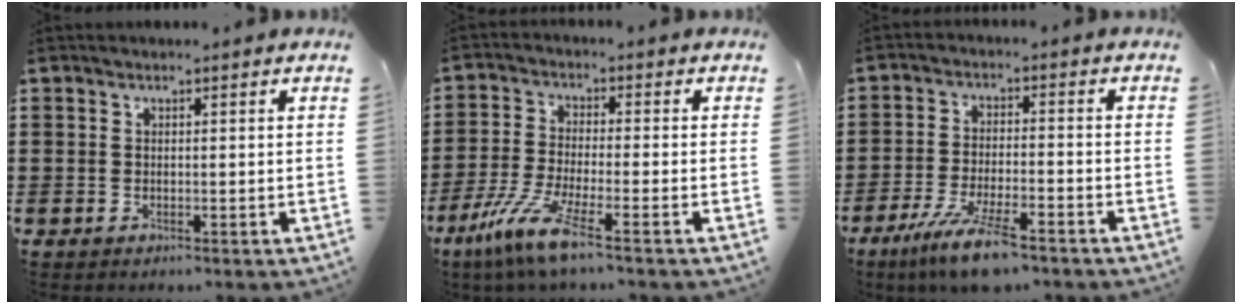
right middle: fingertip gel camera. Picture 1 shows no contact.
{"total": 7.9, "force": [-5.0, 0.6, 6.1], "torque": [-0.147, -0.023, -0.100]}
{"total": 8.4, "force": [-6.1, 1.0, 5.6], "torque": [-0.119, -0.014, -0.114]}